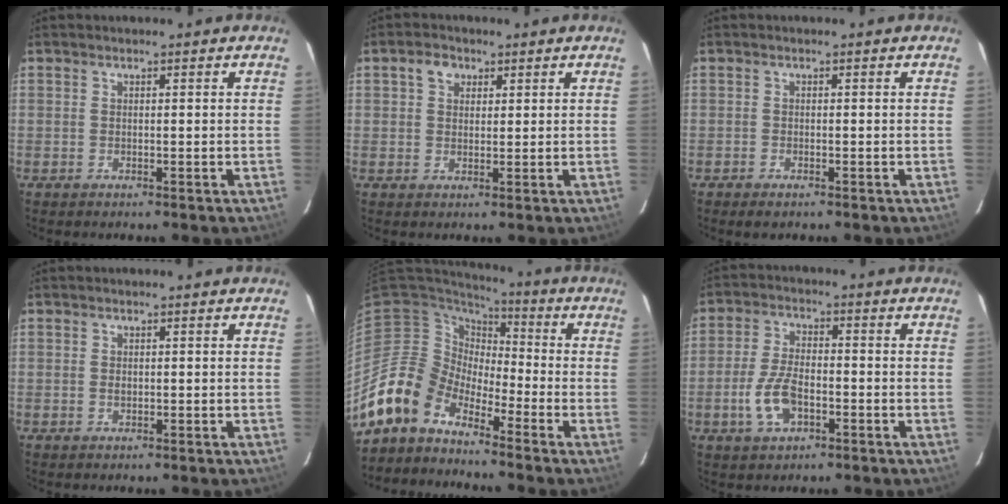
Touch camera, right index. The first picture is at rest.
{"total": 3.2, "force": [1.4, 2.5, 1.3], "torque": [-0.016, 0.012, 0.025]}
{"total": 1.3, "force": [-1.1, 0.5, 0.6], "torque": [-0.014, -0.005, -0.022]}
{"total": 0.7, "force": [0.0, 0.6, 0.4], "torque": [-0.006, -0.001, 0.000]}
{"total": 9.5, "force": [-8.1, 4.9, 0.4], "torque": [-0.017, 0.025, -0.169]}
{"total": 8.1, "force": [-3.0, 4.1, 6.3], "torque": [-0.138, 0.002, -0.054]}